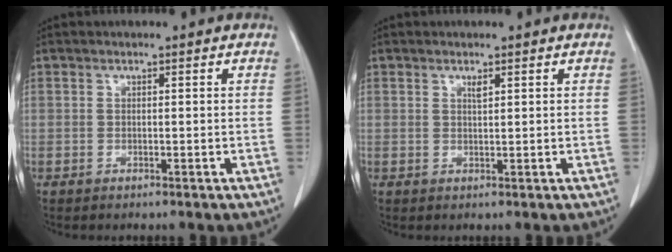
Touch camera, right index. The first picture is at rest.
{"total": 1.0, "force": [0.7, 0.1, 0.7], "torque": [-0.015, -0.004, 0.011]}